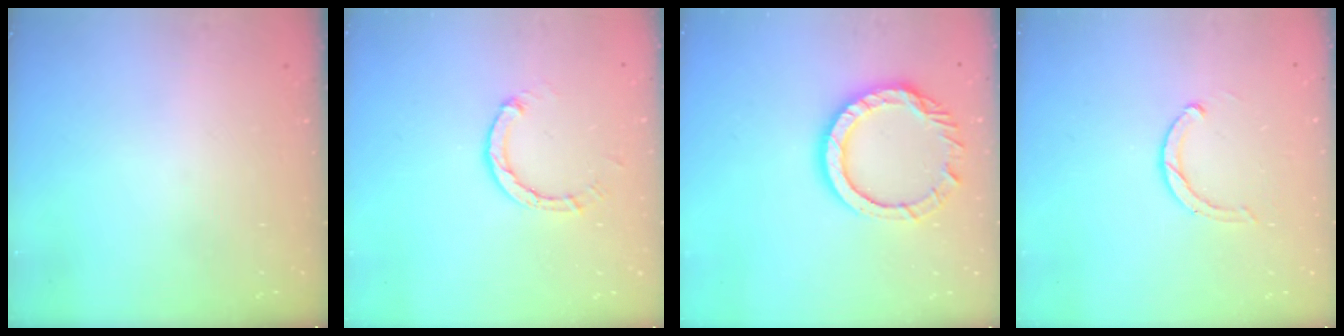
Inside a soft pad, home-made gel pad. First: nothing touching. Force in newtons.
{"total": 3.0, "press": 3.0, "slide": 0.3}
{"total": 12.3, "press": 12.3, "slide": 0.8}
{"total": 3.0, "press": 2.9, "slide": 0.5}